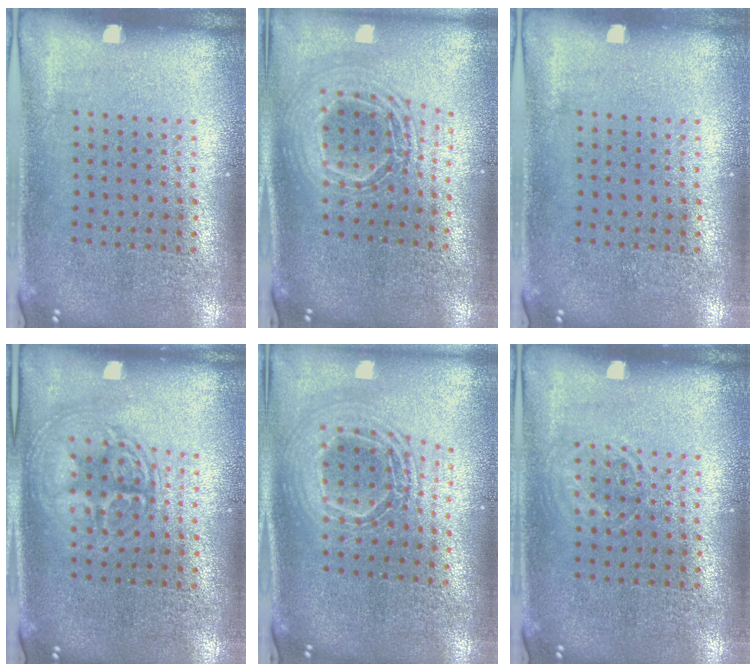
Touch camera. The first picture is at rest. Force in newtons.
{"total": 2.1, "press": 1.7, "slide": 1.3}
{"total": 0.0}
{"total": 3.0, "press": 3.0, "slide": 0.4}
{"total": 2.1, "press": 1.7, "slide": 1.3}
{"total": 1.1, "press": 1.1, "slide": 0.2}